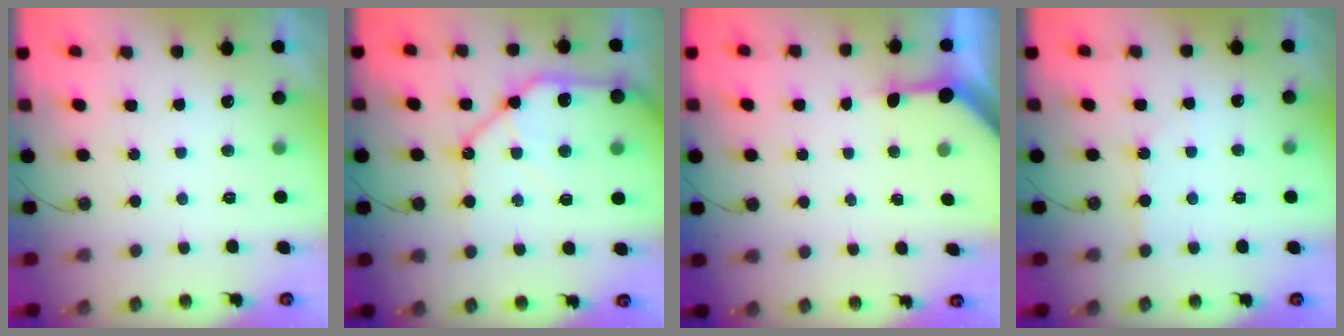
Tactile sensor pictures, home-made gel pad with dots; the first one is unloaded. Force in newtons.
{"total": 17.9, "press": 17.7, "slide": 2.4}
{"total": 3.6, "press": 3.6, "slide": 0.3}
{"total": 3.8, "press": 3.7, "slide": 0.5}